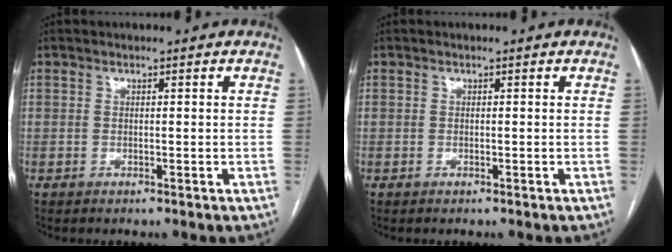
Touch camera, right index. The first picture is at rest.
{"total": 0.0}